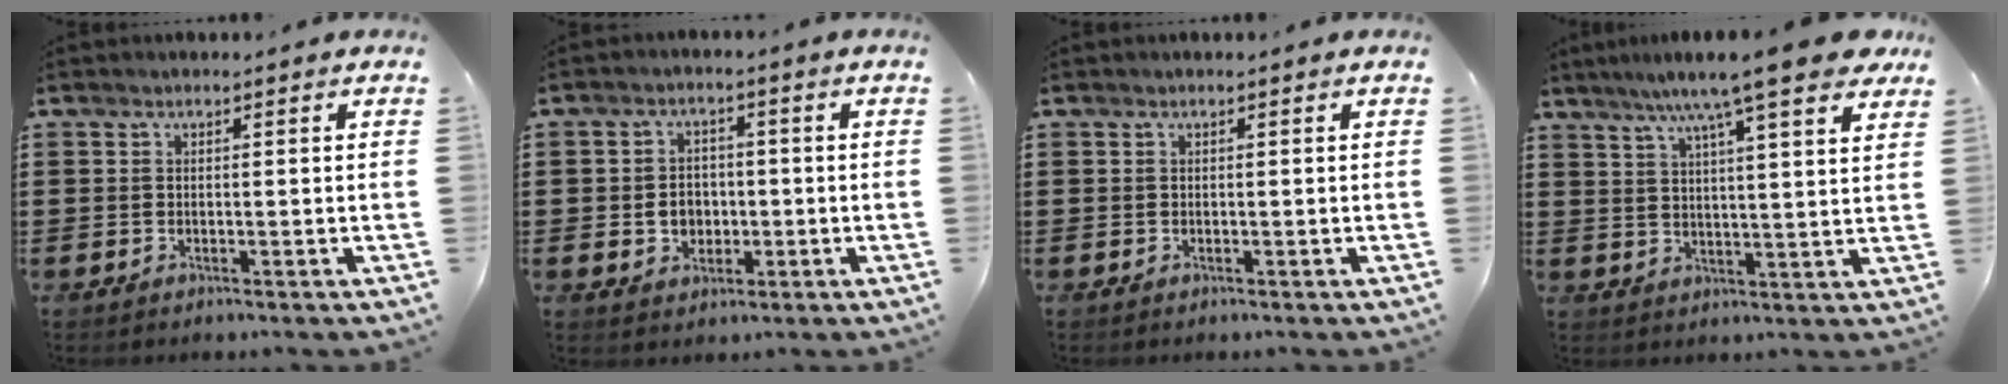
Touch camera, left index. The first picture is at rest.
{"total": 3.9, "force": [-0.7, 3.3, 1.9], "torque": [-0.038, 0.003, -0.018]}
{"total": 0.0}
{"total": 10.3, "force": [7.9, 0.7, 6.6], "torque": [-0.128, -0.027, 0.128]}